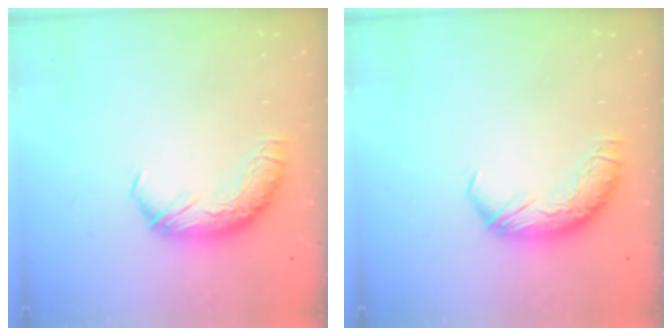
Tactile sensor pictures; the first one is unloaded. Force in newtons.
{"total": 0.0}